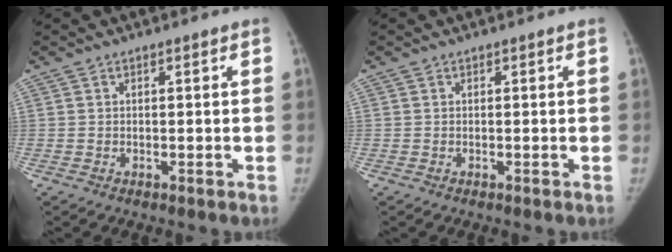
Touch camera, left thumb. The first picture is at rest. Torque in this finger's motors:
{"motor_torque": [0.04, 0.04, 0.25, -0.24, 0.02]}